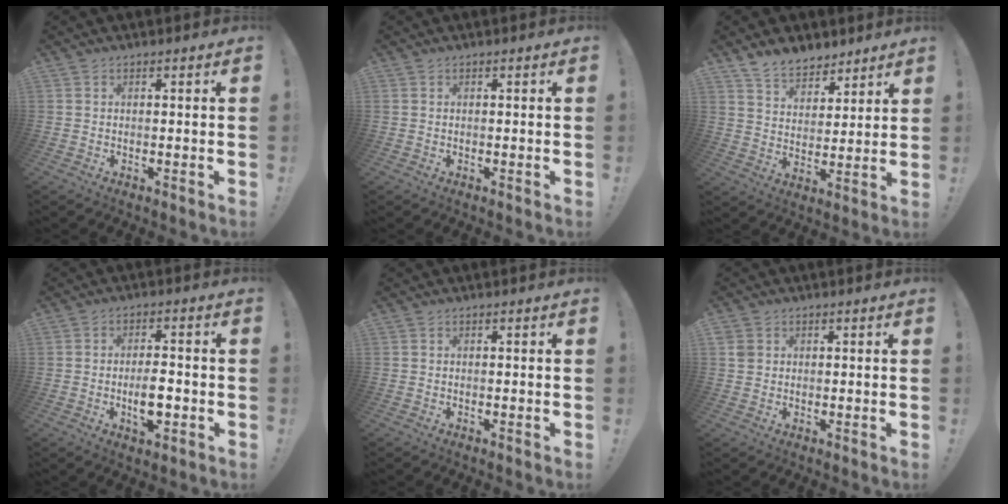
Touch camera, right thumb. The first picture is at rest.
{"total": 0.0}
{"total": 9.3, "force": [7.7, 4.8, 2.0], "torque": [-0.036, -0.057, 0.150]}
{"total": 6.9, "force": [-2.0, 3.5, 5.6], "torque": [-0.092, 0.006, -0.034]}
{"total": 0.0}
{"total": 2.8, "force": [1.2, 2.3, 1.0], "torque": [-0.020, 0.003, 0.025]}